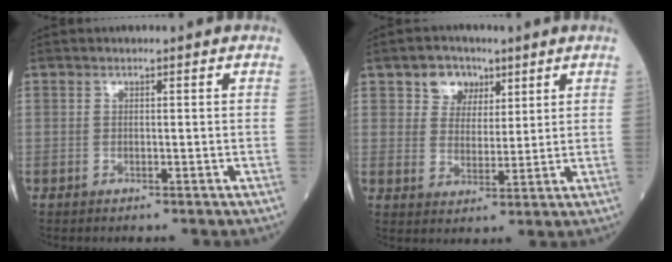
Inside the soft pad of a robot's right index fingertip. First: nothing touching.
{"total": 5.6, "force": [3.1, 4.2, 1.8], "torque": [-0.032, 0.014, 0.055]}